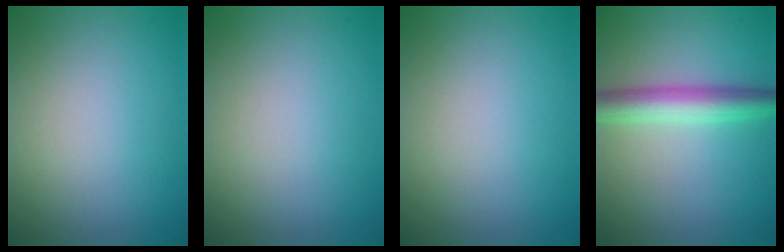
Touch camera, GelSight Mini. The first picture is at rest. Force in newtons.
{"total": 0.0}
{"total": 0.0}
{"total": 4.5, "press": 4.5, "slide": 0.1}